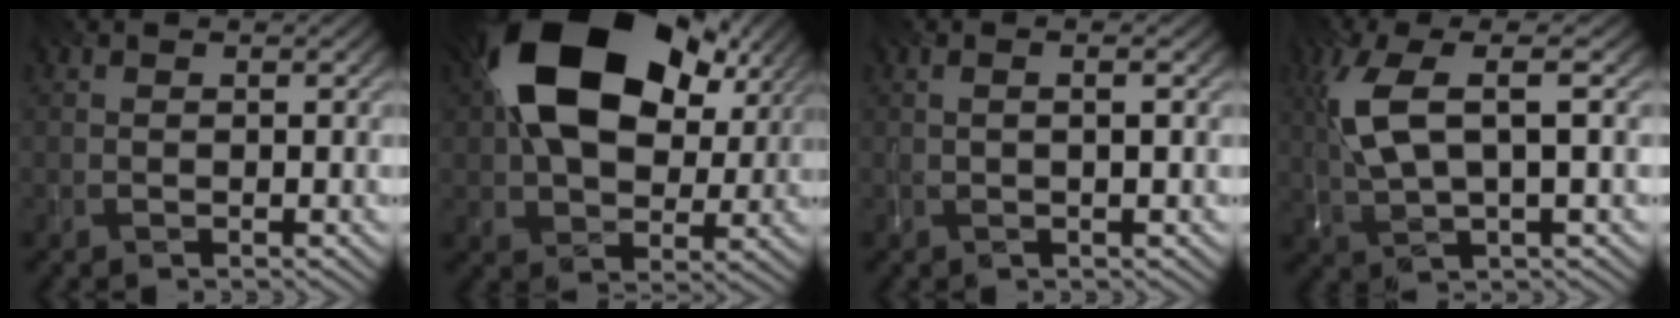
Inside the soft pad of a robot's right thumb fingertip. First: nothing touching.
{"total": 19.5, "force": [6.8, 12.5, 13.4], "torque": [-0.251, 0.023, 0.116]}
{"total": 1.7, "force": [0.0, -0.1, 1.7], "torque": [-0.023, 0.004, 0.000]}
{"total": 9.1, "force": [2.2, 2.6, 8.5], "torque": [-0.191, 0.012, 0.040]}